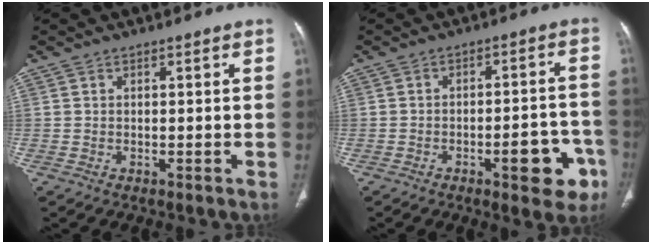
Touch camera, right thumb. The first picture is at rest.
{"total": 10.2, "force": [-4.8, 3.9, 8.2], "torque": [-0.076, 0.034, -0.057]}